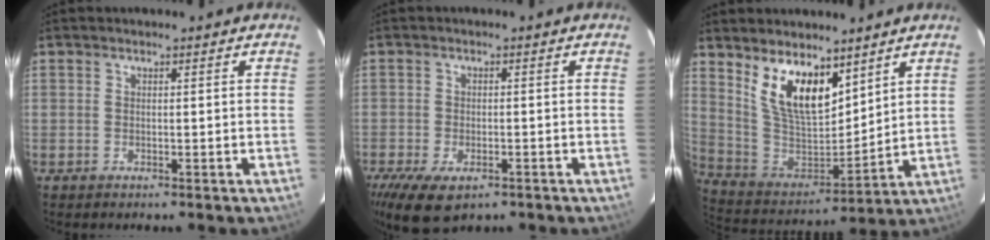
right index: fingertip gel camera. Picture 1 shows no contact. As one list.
[{"total": 9.5, "force": [-5.7, 4.7, 5.9], "torque": [-0.138, -0.033, -0.096]}, {"total": 14.8, "force": [9.0, 6.6, 9.7], "torque": [-0.185, -0.004, 0.185]}]